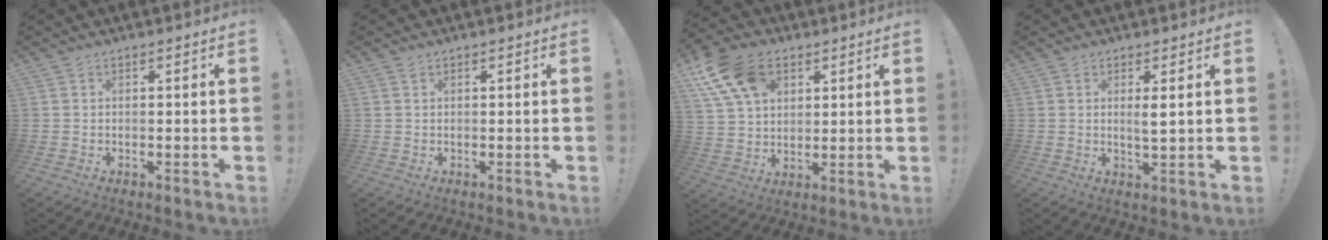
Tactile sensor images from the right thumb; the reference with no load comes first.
{"total": 0.5, "force": [0.4, 0.3, 0.2], "torque": [-0.002, -0.002, 0.007]}
{"total": 15.8, "force": [7.1, 10.9, 8.9], "torque": [-0.162, -0.026, 0.138]}
{"total": 3.1, "force": [1.0, 0.5, 2.9], "torque": [-0.044, -0.010, 0.013]}